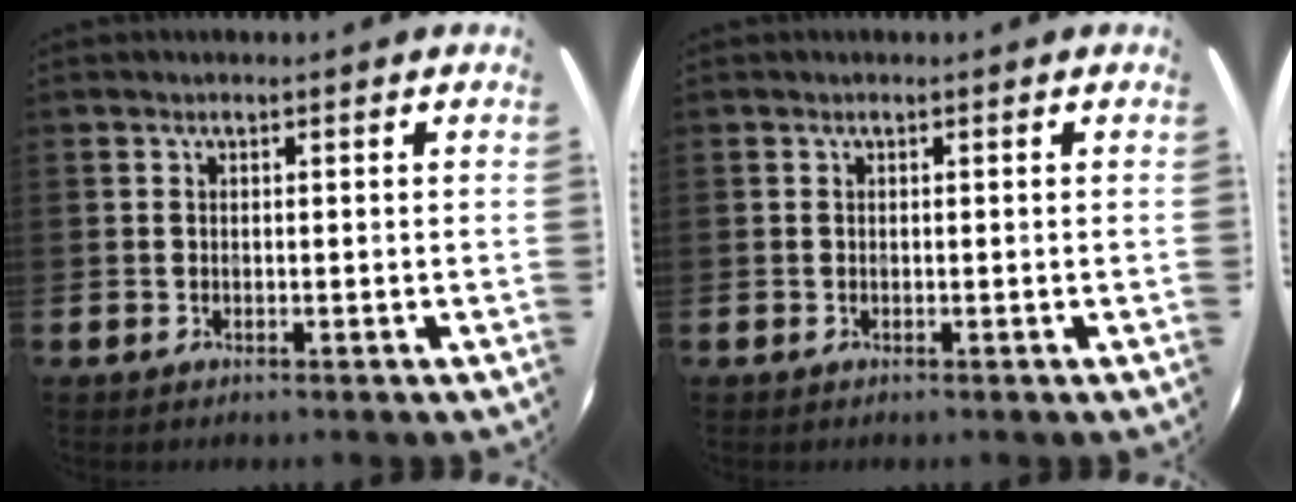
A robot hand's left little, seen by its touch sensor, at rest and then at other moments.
{"total": 0.0}